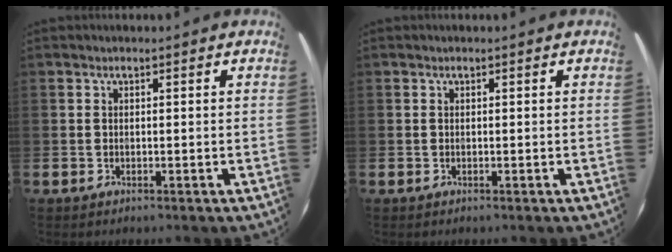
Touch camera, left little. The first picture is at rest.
{"total": 0.0}